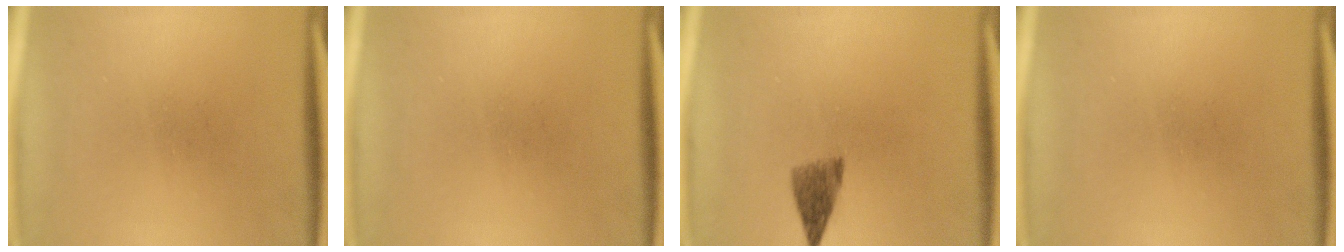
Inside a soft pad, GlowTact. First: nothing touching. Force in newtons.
{"total": 0.0}
{"total": 3.3}
{"total": 0.0}